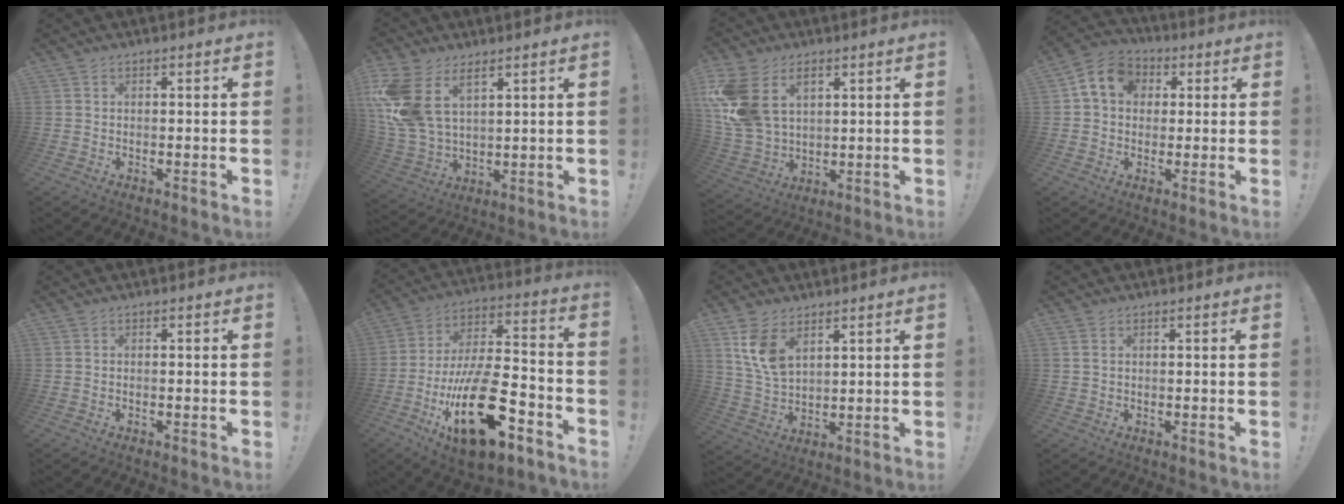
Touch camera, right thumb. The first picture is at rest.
{"total": 14.8, "force": [7.0, 9.3, 9.2], "torque": [-0.196, -0.037, 0.136]}
{"total": 16.0, "force": [6.2, 11.2, 9.6], "torque": [-0.198, -0.029, 0.121]}
{"total": 9.6, "force": [2.7, 7.8, 4.9], "torque": [-0.076, 0.006, 0.055]}
{"total": 0.0}
{"total": 26.6, "force": [-10.3, 11.7, 21.6], "torque": [-0.386, 0.062, -0.162]}
{"total": 9.3, "force": [5.2, 5.4, 5.6], "torque": [-0.103, -0.024, 0.101]}
{"total": 1.2, "force": [0.6, 0.8, 0.7], "torque": [-0.014, 0.002, 0.011]}